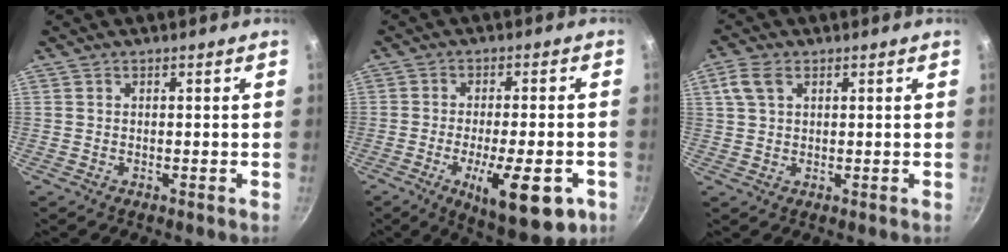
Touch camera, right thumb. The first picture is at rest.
{"total": 15.2, "force": [-5.9, 5.0, 13.1], "torque": [-0.172, 0.005, -0.079]}
{"total": 4.6, "force": [1.9, 2.9, 3.1], "torque": [-0.057, 0.005, 0.036]}